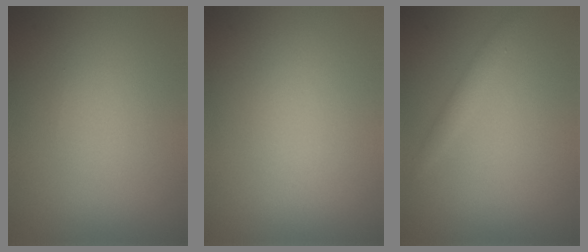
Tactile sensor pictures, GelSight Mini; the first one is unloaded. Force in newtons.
{"total": 0.0}
{"total": 1.3, "press": 1.3, "slide": 0.0}